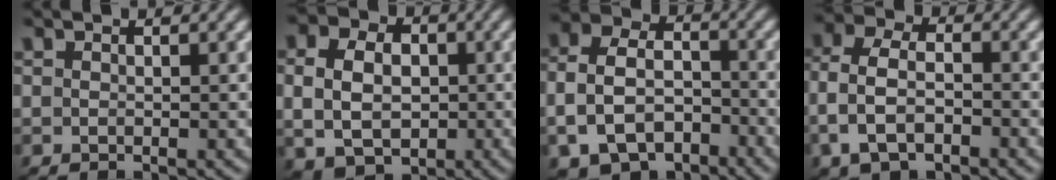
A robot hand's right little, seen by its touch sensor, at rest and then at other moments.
{"total": 7.4, "force": [-1.2, 5.8, 4.4], "torque": [-0.072, -0.028, -0.008]}
{"total": 10.7, "force": [-3.6, 8.8, 4.9], "torque": [-0.092, -0.030, -0.069]}
{"total": 5.7, "force": [-1.4, 4.2, 3.6], "torque": [-0.085, -0.019, -0.020]}